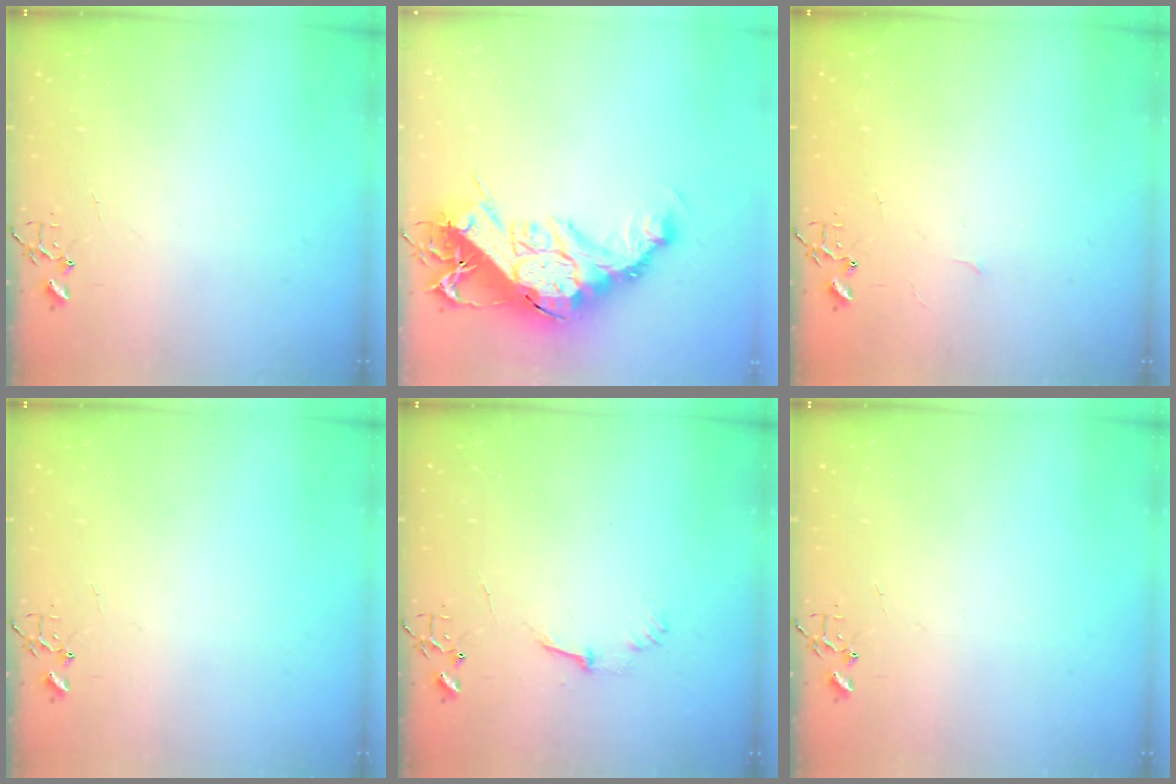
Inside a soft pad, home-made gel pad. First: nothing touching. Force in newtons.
{"total": 21.2, "press": 21.1, "slide": 2.3}
{"total": 3.4, "press": 3.4, "slide": 0.4}
{"total": 0.0}
{"total": 5.0, "press": 4.9, "slide": 0.6}
{"total": 0.0}